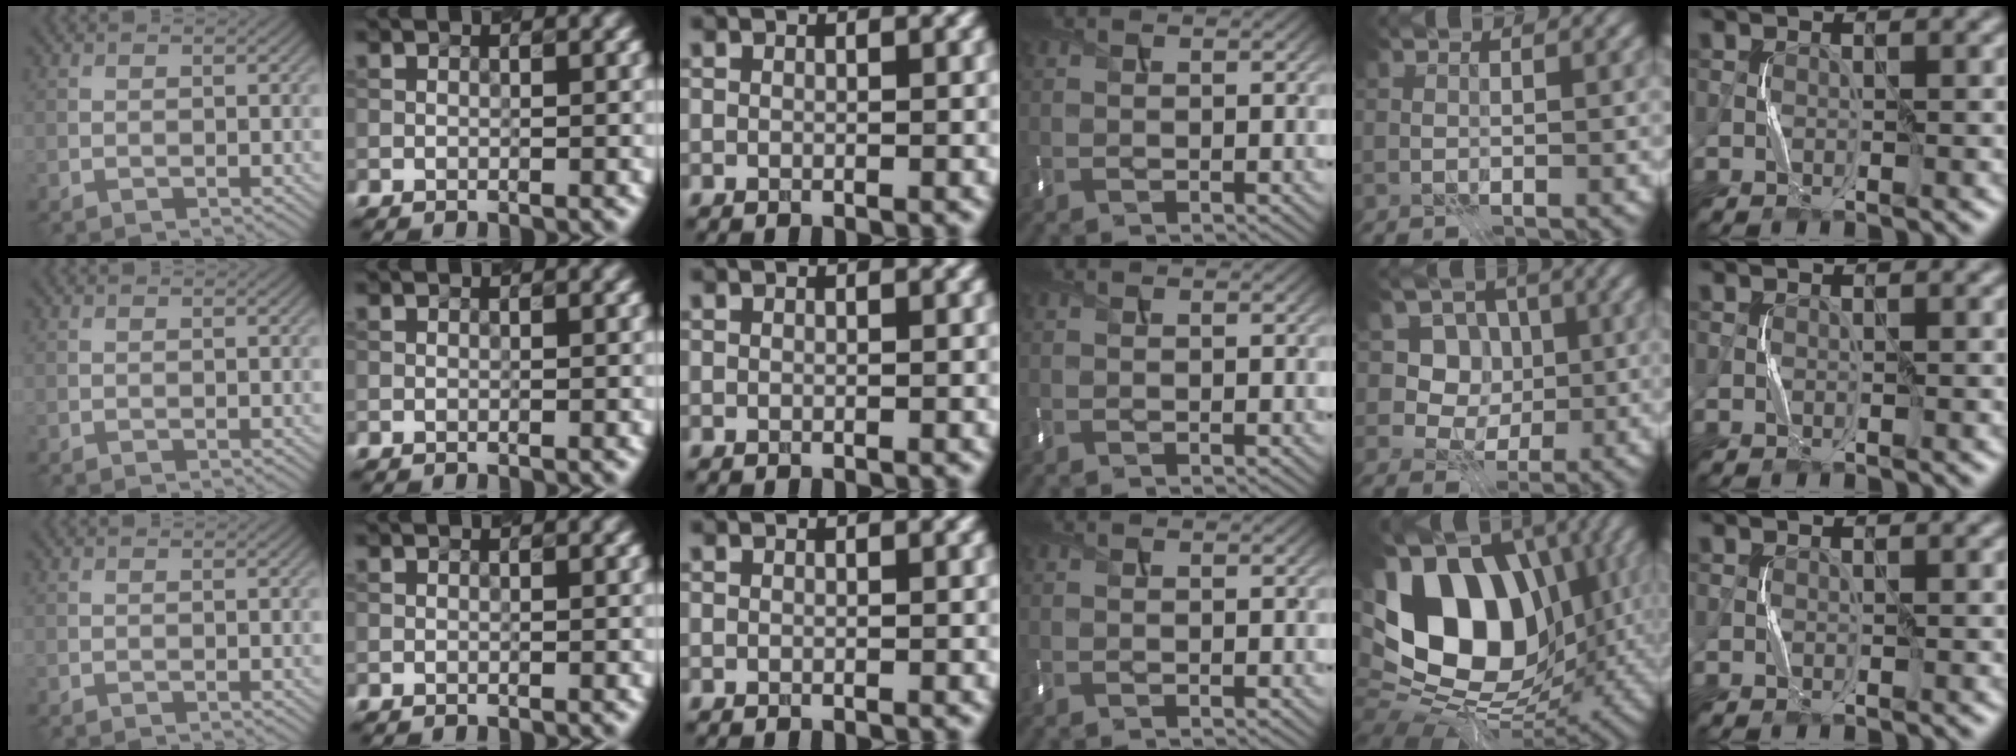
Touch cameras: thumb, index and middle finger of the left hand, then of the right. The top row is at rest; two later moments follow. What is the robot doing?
{"motion": "press", "object": "mouse"}